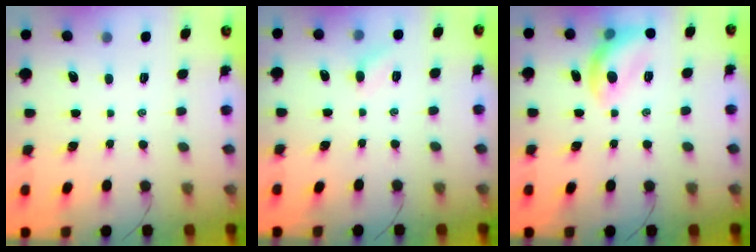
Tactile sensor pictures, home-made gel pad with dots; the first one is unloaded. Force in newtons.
{"total": 4.4, "press": 4.2, "slide": 1.4}
{"total": 12.5, "press": 12.3, "slide": 2.3}